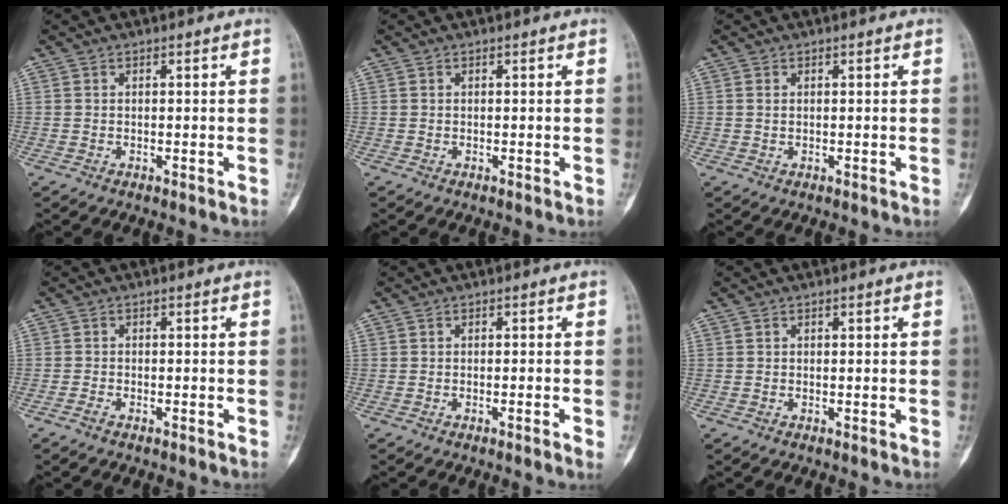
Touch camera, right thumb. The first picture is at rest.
{"total": 0.0}
{"total": 0.7, "force": [0.2, 0.4, 0.5], "torque": [-0.011, 0.002, 0.005]}
{"total": 1.0, "force": [-0.8, 0.4, 0.5], "torque": [-0.016, 0.001, -0.018]}
{"total": 1.3, "force": [-0.6, 0.0, 1.2], "torque": [-0.024, 0.000, -0.007]}
{"total": 0.0}